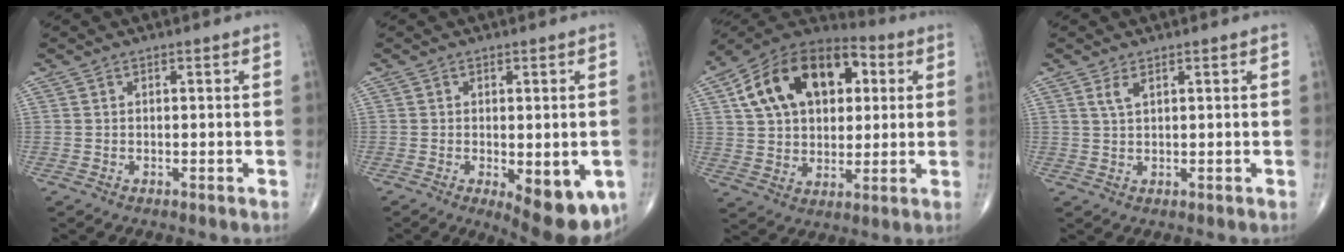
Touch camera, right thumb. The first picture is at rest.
{"total": 11.8, "force": [-4.2, 5.0, 9.9], "torque": [-0.121, -0.010, -0.048]}
{"total": 21.6, "force": [6.2, 13.9, 15.4], "torque": [-0.228, 0.016, 0.095]}
{"total": 2.0, "force": [1.1, 0.7, 1.5], "torque": [-0.035, 0.000, 0.027]}